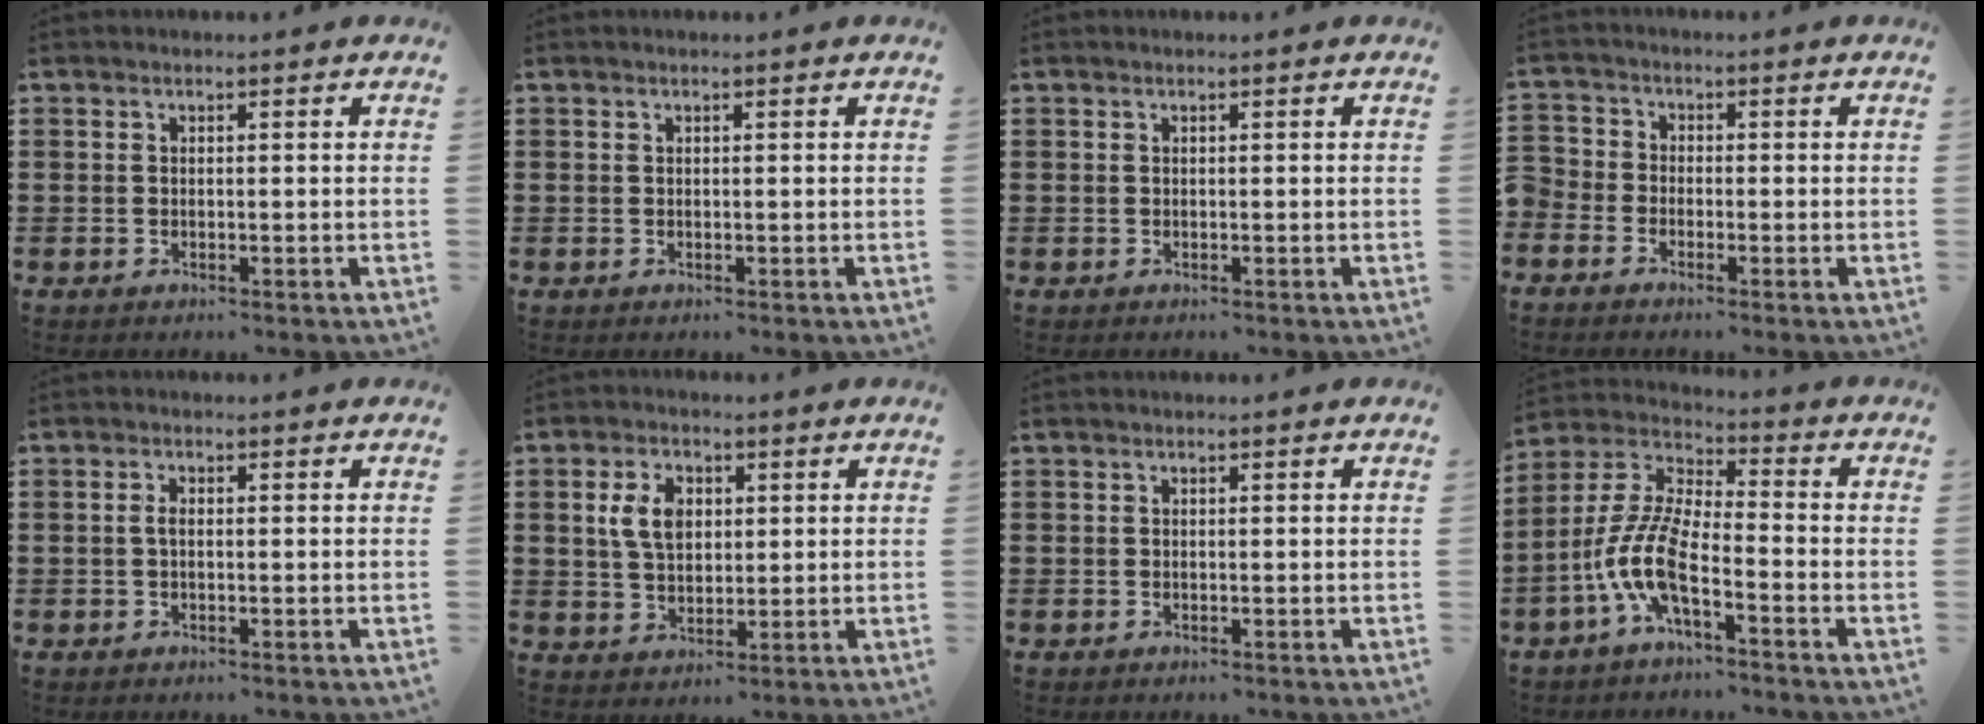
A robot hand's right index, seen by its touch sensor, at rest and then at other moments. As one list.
[{"total": 0.0}, {"total": 0.0}, {"total": 1.9, "force": [-1.7, 0.7, 0.1], "torque": [-0.010, 0.000, -0.037]}, {"total": 1.3, "force": [-0.2, 0.5, 1.2], "torque": [-0.031, -0.003, -0.006]}, {"total": 6.0, "force": [1.4, 4.0, 4.2], "torque": [-0.102, 0.012, 0.021]}, {"total": 0.0}, {"total": 9.7, "force": [-5.0, 2.3, 8.0], "torque": [-0.206, -0.022, -0.104]}]